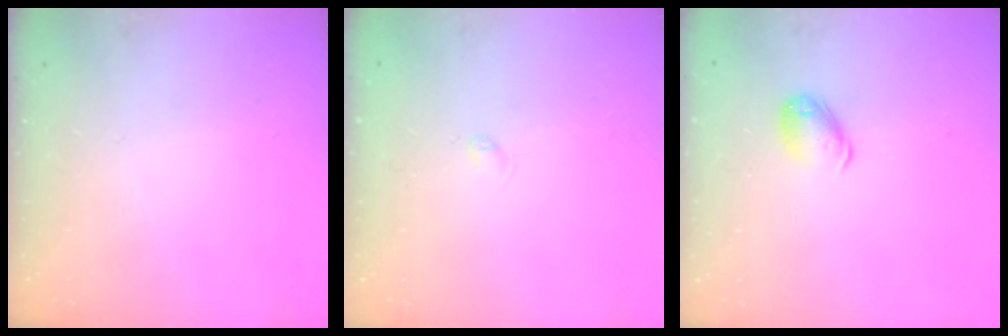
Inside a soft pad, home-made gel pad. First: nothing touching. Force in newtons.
{"total": 2.4, "press": 2.3, "slide": 0.4}
{"total": 8.6, "press": 8.5, "slide": 1.3}